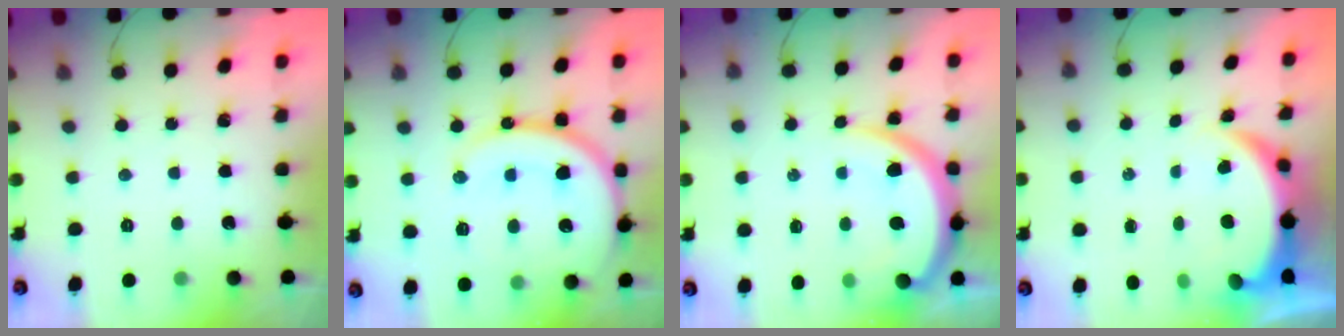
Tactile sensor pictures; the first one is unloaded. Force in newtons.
{"total": 17.2, "press": 17.1, "slide": 1.6}
{"total": 10.5, "press": 10.4, "slide": 1.2}
{"total": 5.3, "press": 5.2, "slide": 0.2}